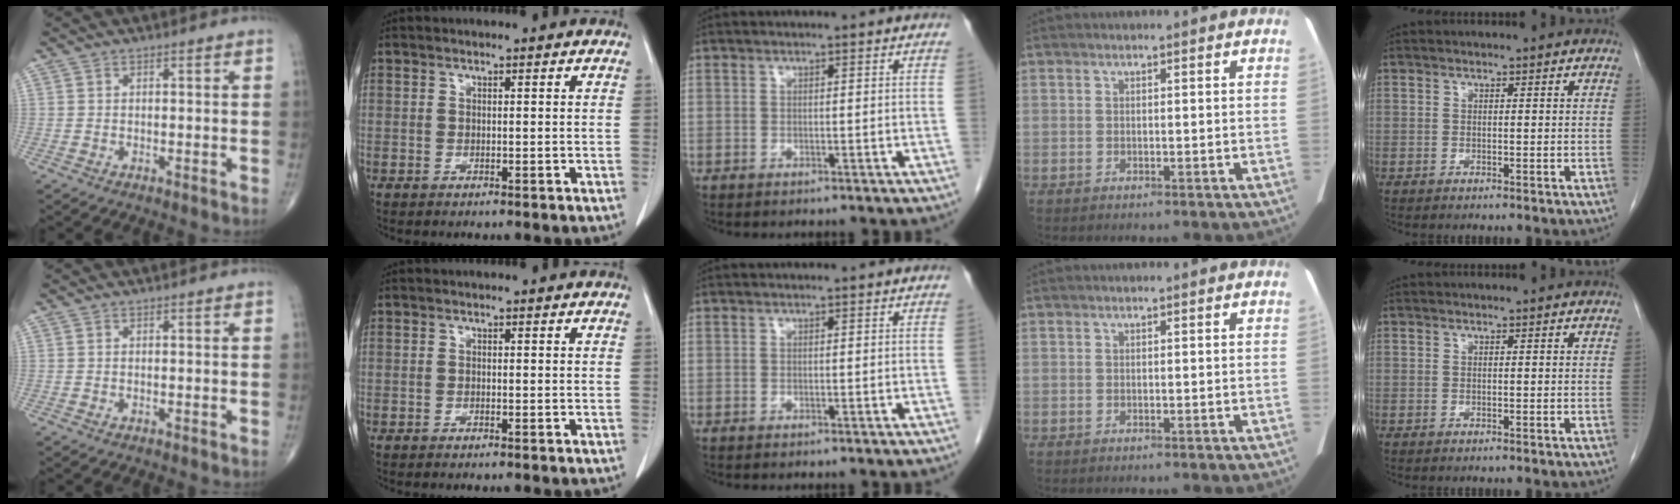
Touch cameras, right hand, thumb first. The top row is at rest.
{}